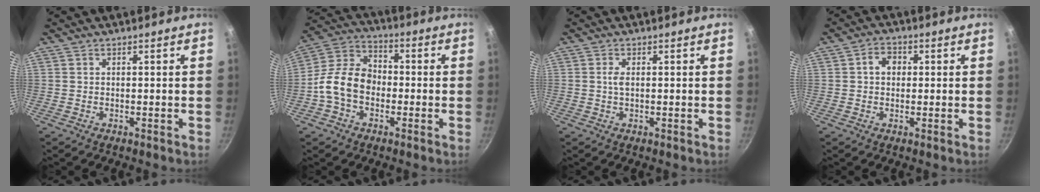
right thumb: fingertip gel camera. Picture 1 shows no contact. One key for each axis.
{"total": 11.8, "fx": -2.6, "fy": 8.6, "fz": 7.6, "tx": -0.108, "ty": 0.037, "tz": -0.069}
{"total": 1.6, "fx": 0.1, "fy": 0.7, "fz": 1.4, "tx": -0.029, "ty": 0.002, "tz": 0.001}
{"total": 4.0, "fx": 0.5, "fy": 3.2, "fz": 2.3, "tx": -0.018, "ty": 0.008, "tz": 0.004}